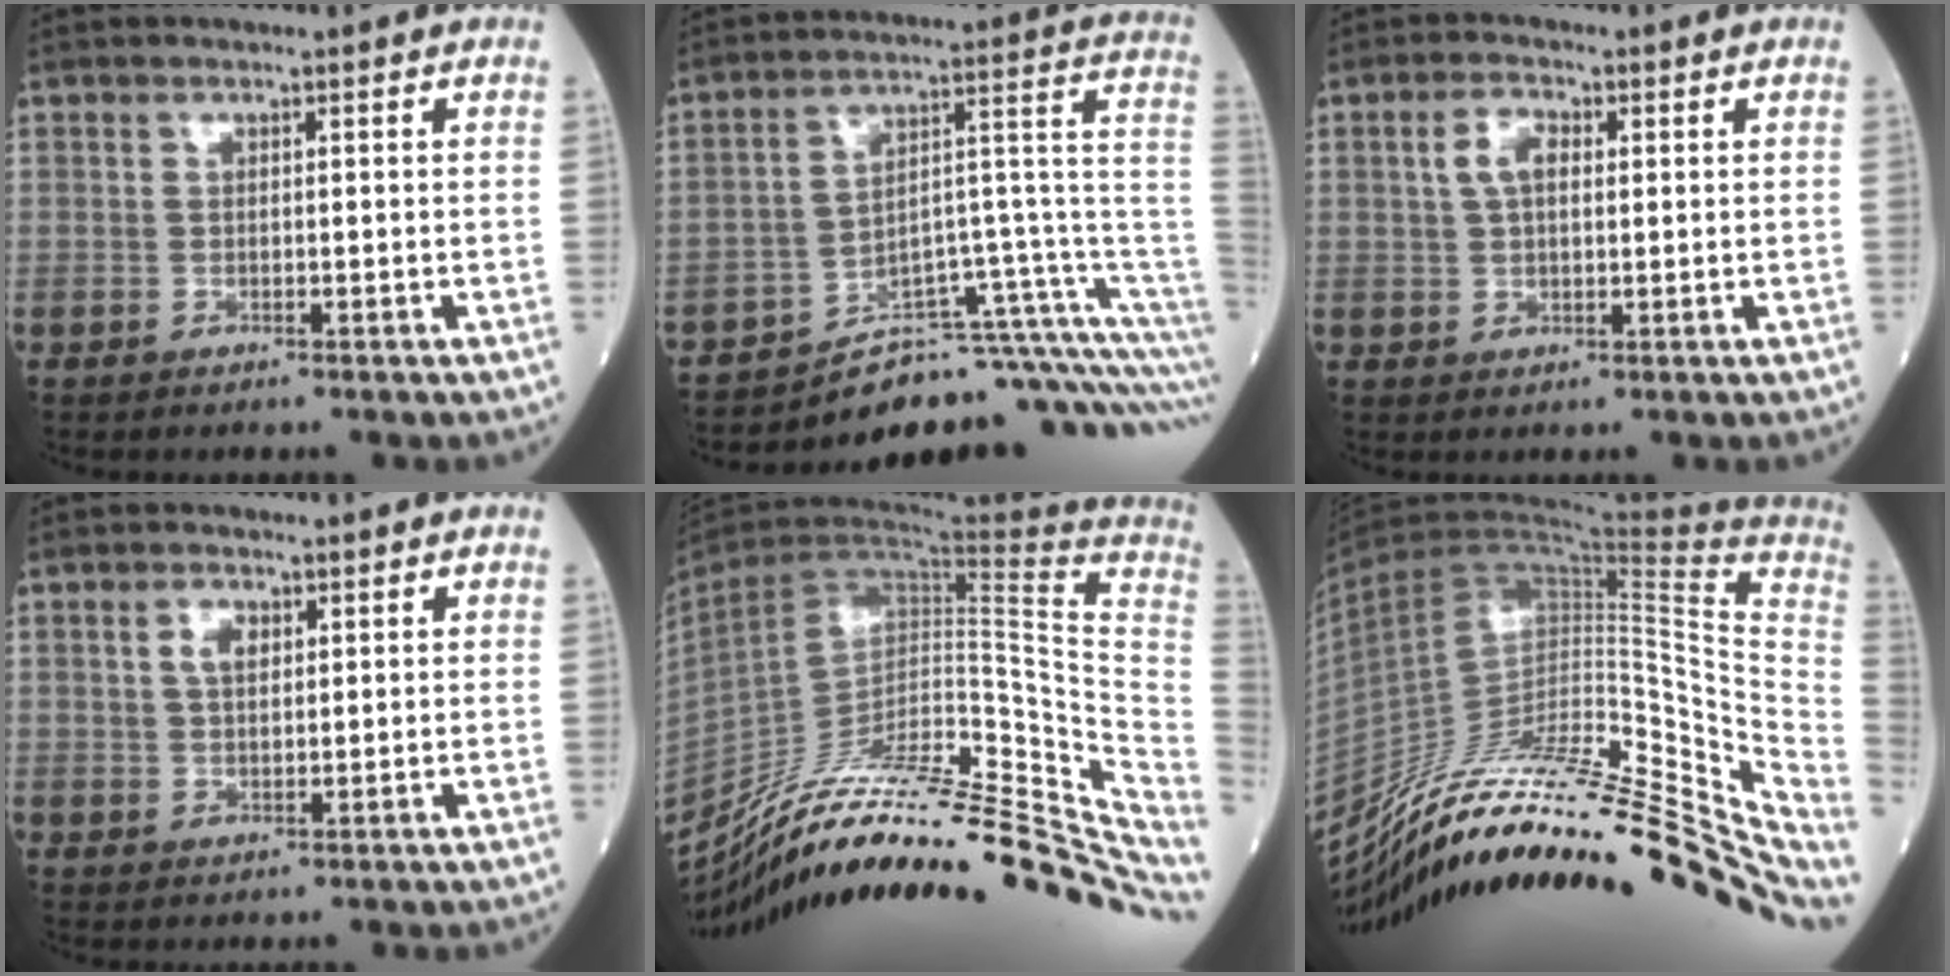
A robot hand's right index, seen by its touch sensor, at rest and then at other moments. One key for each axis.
{"total": 15.3, "fx": -13.1, "fy": 0.4, "fz": 7.9, "tx": -0.050, "ty": 0.092, "tz": -0.186}
{"total": 4.0, "fx": 1.1, "fy": 2.1, "fz": 3.2, "tx": -0.066, "ty": 0.012, "tz": 0.022}
{"total": 2.7, "fx": 1.1, "fy": 1.5, "fz": 2.0, "tx": -0.038, "ty": 0.005, "tz": 0.020}
{"total": 33.0, "fx": -25.3, "fy": 6.0, "fz": 20.3, "tx": -0.212, "ty": -0.008, "tz": -0.366}
{"total": 34.6, "fx": -24.5, "fy": 7.9, "fz": 23.2, "tx": -0.280, "ty": -0.006, "tz": -0.368}